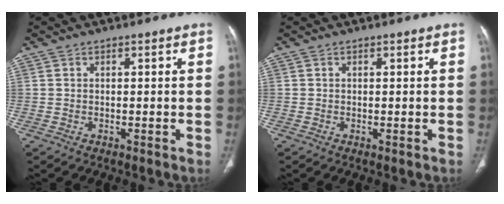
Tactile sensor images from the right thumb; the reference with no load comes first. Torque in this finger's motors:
{"motor_torque": [0.27, -0.05, -0.19, -0.26, -0.03]}